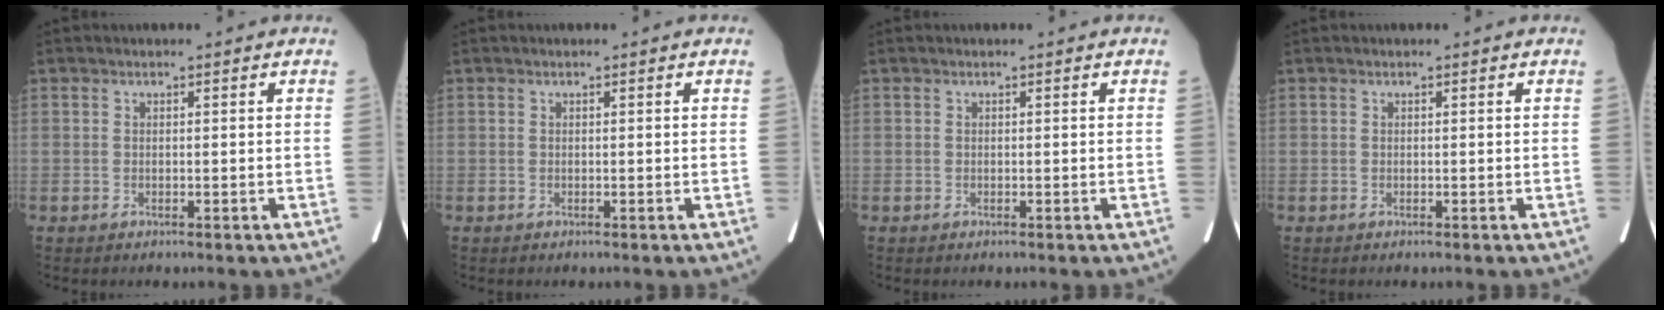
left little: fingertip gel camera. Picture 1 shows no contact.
{"total": 0.0}
{"total": 0.0}
{"total": 0.0}